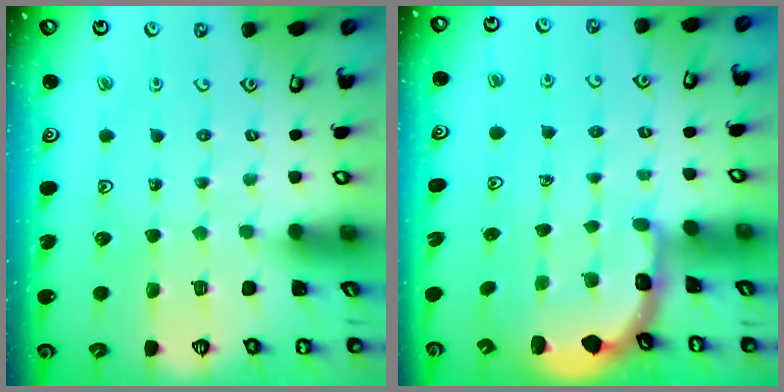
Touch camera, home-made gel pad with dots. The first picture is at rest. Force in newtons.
{"total": 2.5, "press": 1.9, "slide": 1.6}